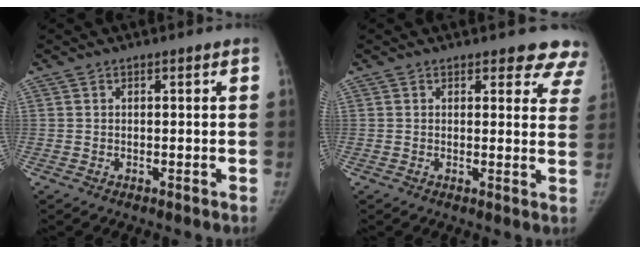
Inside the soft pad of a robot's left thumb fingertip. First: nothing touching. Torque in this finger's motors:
{"motor_torque": [0.63, -0.28, 0.79, -0.77, 0.12]}